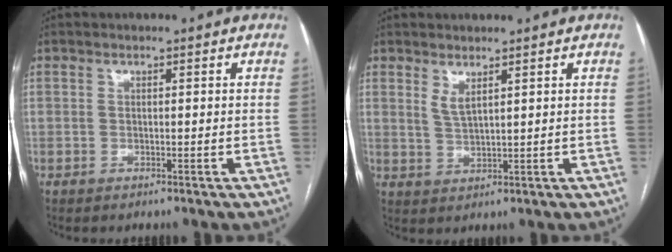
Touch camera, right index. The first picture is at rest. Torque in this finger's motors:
{"motor_torque": [0.03, 0.07, 0.02, 0.04]}